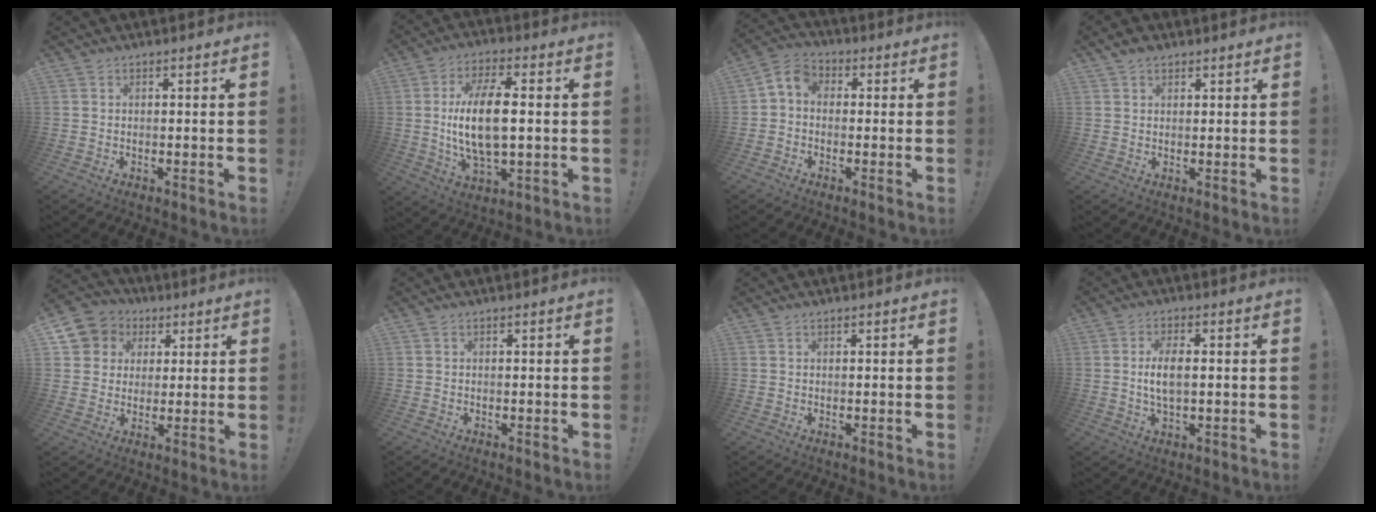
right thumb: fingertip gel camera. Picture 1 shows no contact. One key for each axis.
{"total": 15.8, "fx": 0.6, "fy": 6.7, "fz": 14.3, "tx": -0.275, "ty": -0.005, "tz": 0.000}
{"total": 4.8, "fx": -0.5, "fy": 3.7, "fz": 3.0, "tx": -0.067, "ty": 0.011, "tz": -0.005}
{"total": 2.8, "fx": 1.9, "fy": 1.7, "fz": 1.2, "tx": -0.017, "ty": -0.006, "tz": 0.035}
{"total": 9.3, "fx": 3.0, "fy": 8.5, "fz": 2.5, "tx": -0.042, "ty": -0.010, "tz": 0.066}
{"total": 0.0}
{"total": 0.0}
{"total": 6.3, "fx": 0.0, "fy": 2.6, "fz": 5.8, "tx": -0.107, "ty": -0.002, "tz": -0.003}